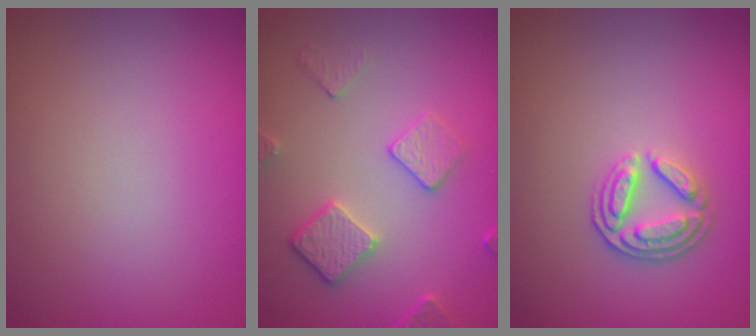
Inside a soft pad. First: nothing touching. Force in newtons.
{"total": 3.7, "press": 3.2, "slide": 1.8}
{"total": 2.9, "press": 2.5, "slide": 1.6}